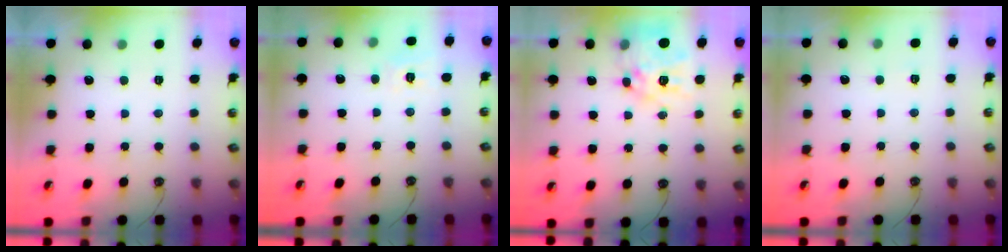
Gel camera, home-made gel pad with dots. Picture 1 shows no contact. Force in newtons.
{"total": 6.5, "press": 6.5, "slide": 0.7}
{"total": 14.2, "press": 14.2, "slide": 1.2}
{"total": 2.5, "press": 2.5, "slide": 0.4}